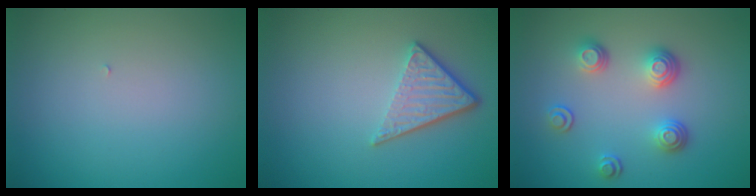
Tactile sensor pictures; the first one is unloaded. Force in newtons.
{"total": 3.7, "press": 2.7, "slide": 2.5}
{"total": 3.4, "press": 2.7, "slide": 2.0}